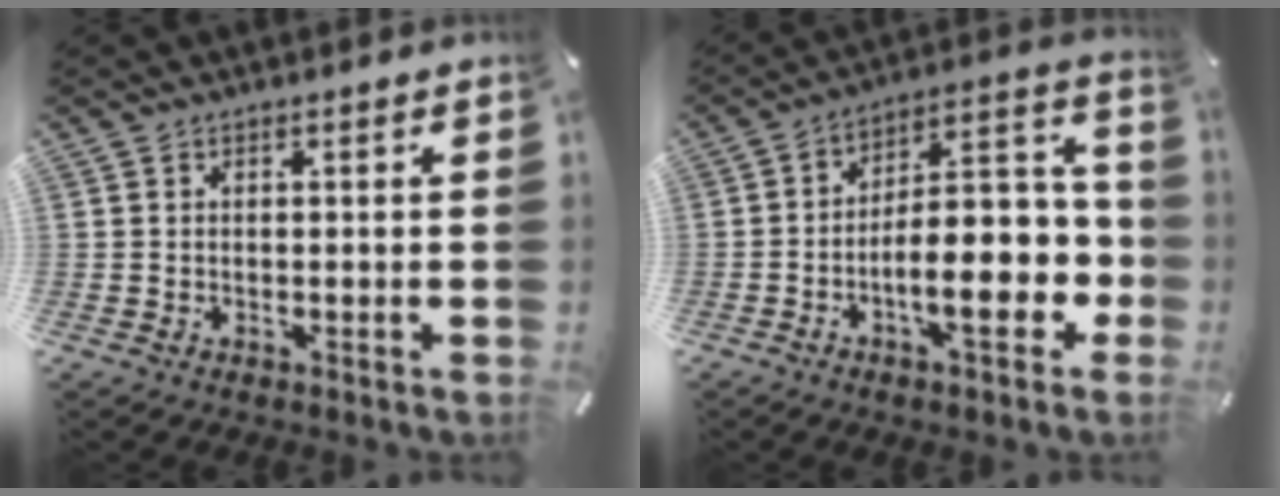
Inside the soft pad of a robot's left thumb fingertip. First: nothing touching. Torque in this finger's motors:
{"motor_torque": [0.90, 4.11, 0.96, 0.66, 0.18]}